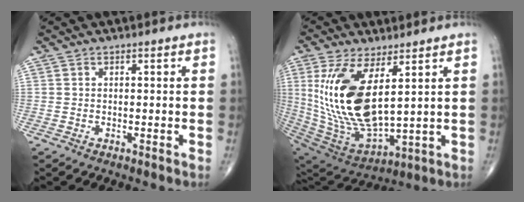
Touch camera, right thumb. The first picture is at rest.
{"total": 20.0, "force": [5.2, 8.7, 17.3], "torque": [-0.353, -0.035, 0.117]}